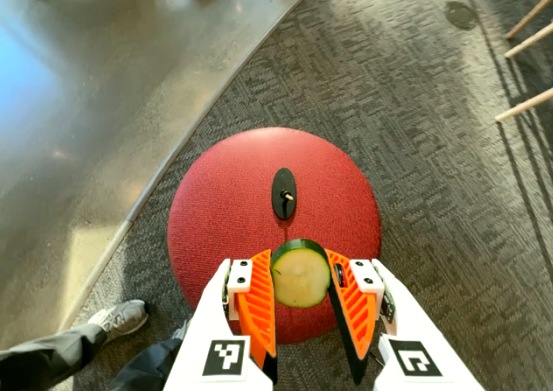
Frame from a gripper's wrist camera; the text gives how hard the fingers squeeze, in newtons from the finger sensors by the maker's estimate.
{"total": 11.3, "left": 11.2, "right": 11.4}